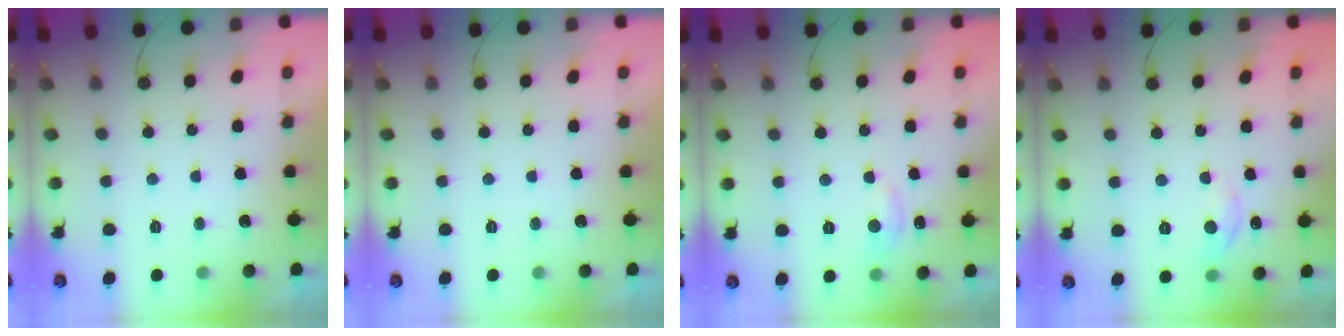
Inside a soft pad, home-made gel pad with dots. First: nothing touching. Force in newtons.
{"total": 0.0}
{"total": 4.1, "press": 4.0, "slide": 0.6}
{"total": 5.9, "press": 5.9, "slide": 0.7}